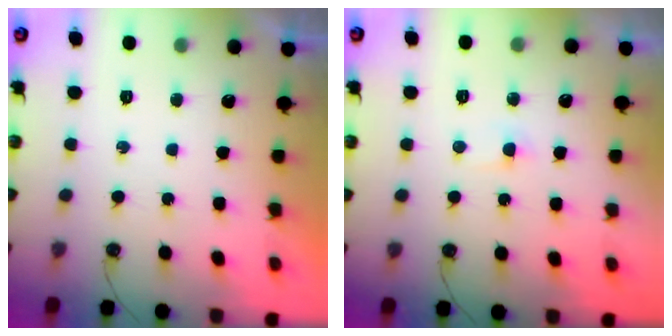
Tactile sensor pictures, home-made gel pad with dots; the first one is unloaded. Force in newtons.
{"total": 1.7, "press": 1.7, "slide": 0.3}